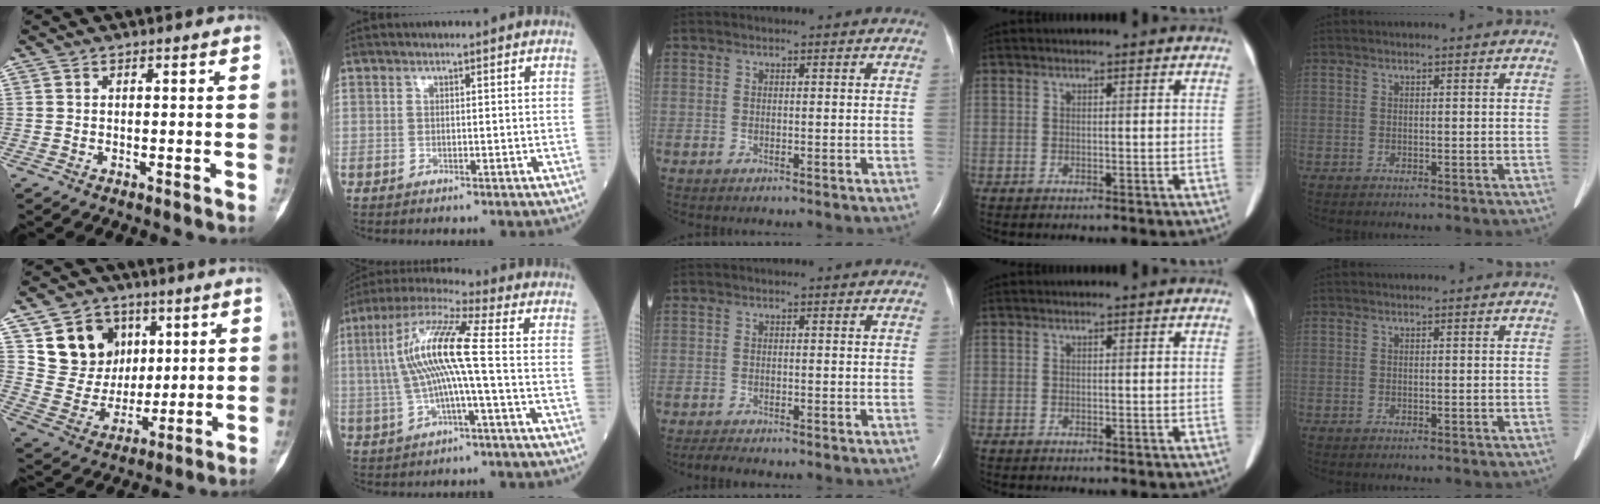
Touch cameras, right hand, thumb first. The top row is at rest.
{"thumb": {"total": 14.7, "force": [6.1, 12.2, 5.7], "torque": [-0.056, -0.019, 0.121]}, "index": {"total": 11.9, "force": [0.1, 0.2, 11.9], "torque": [-0.239, 0.026, -0.003]}, "middle": {"total": 1.8, "force": [-1.7, 0.2, 0.7], "torque": [-0.022, -0.008, -0.026]}}